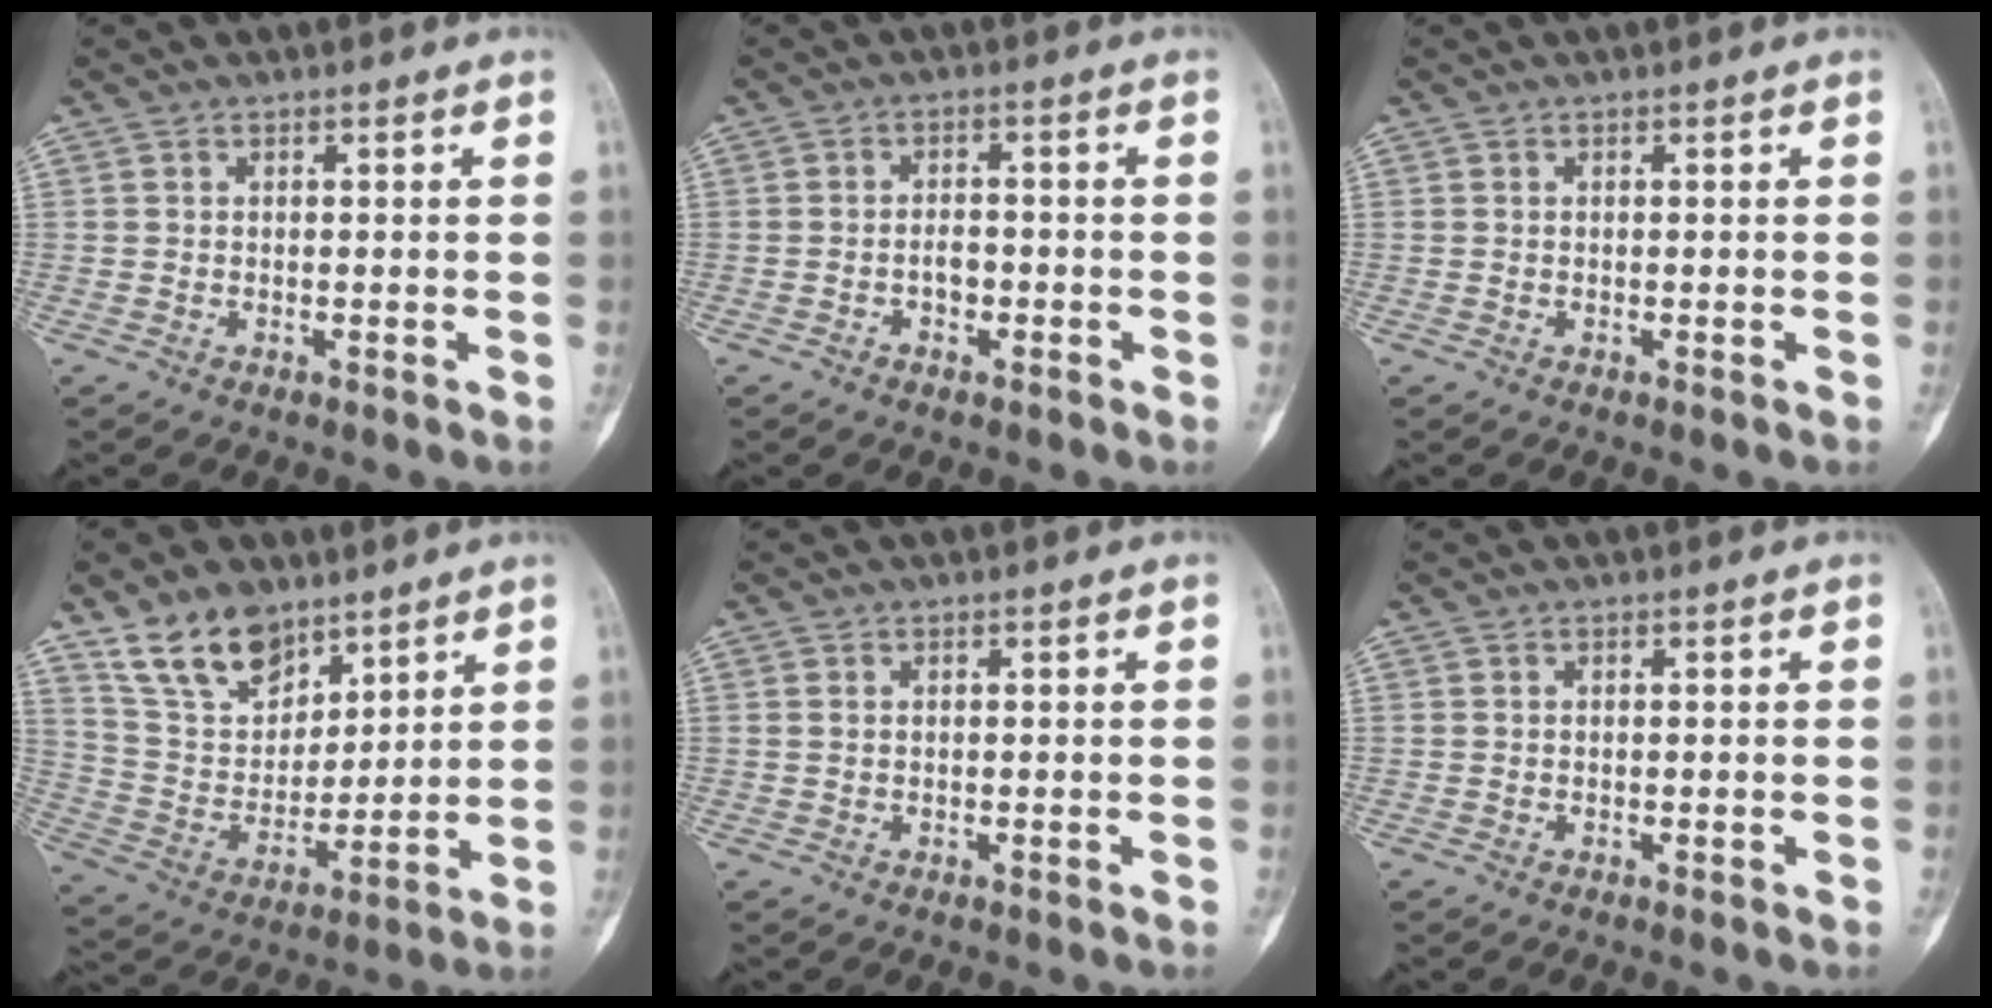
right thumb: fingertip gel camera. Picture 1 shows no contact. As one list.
[{"total": 2.9, "force": [-1.2, 1.9, 1.8], "torque": [-0.022, 0.012, -0.022]}, {"total": 0.0}, {"total": 13.7, "force": [9.6, 7.7, 5.9], "torque": [-0.079, -0.050, 0.192]}, {"total": 0.7, "force": [0.1, 0.5, 0.5], "torque": [-0.009, 0.000, 0.002]}, {"total": 0.0}]